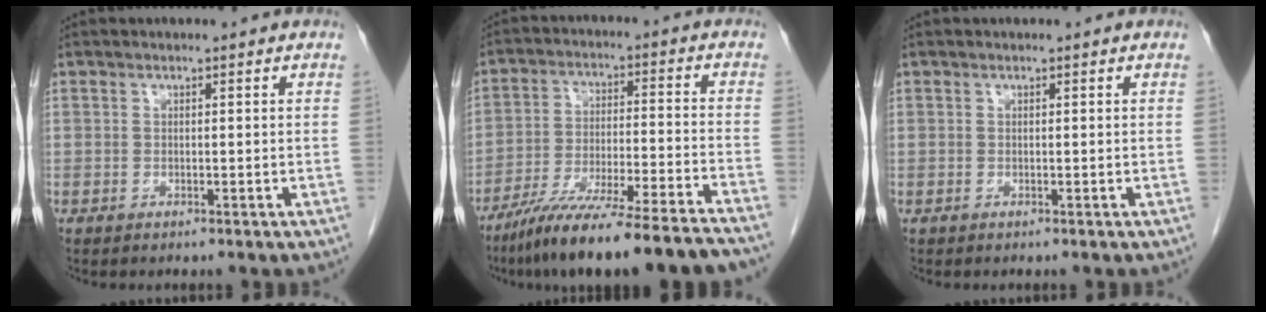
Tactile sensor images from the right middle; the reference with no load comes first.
{"total": 19.7, "force": [-16.4, -0.1, 10.8], "torque": [-0.147, -0.030, -0.263]}
{"total": 0.0}